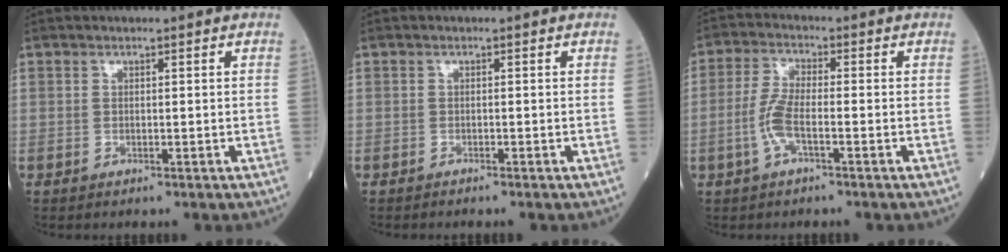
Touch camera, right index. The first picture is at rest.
{"total": 0.9, "force": [-0.9, -0.1, 0.4], "torque": [-0.006, 0.001, -0.013]}
{"total": 5.3, "force": [-1.7, 1.3, 4.8], "torque": [-0.113, 0.003, -0.039]}